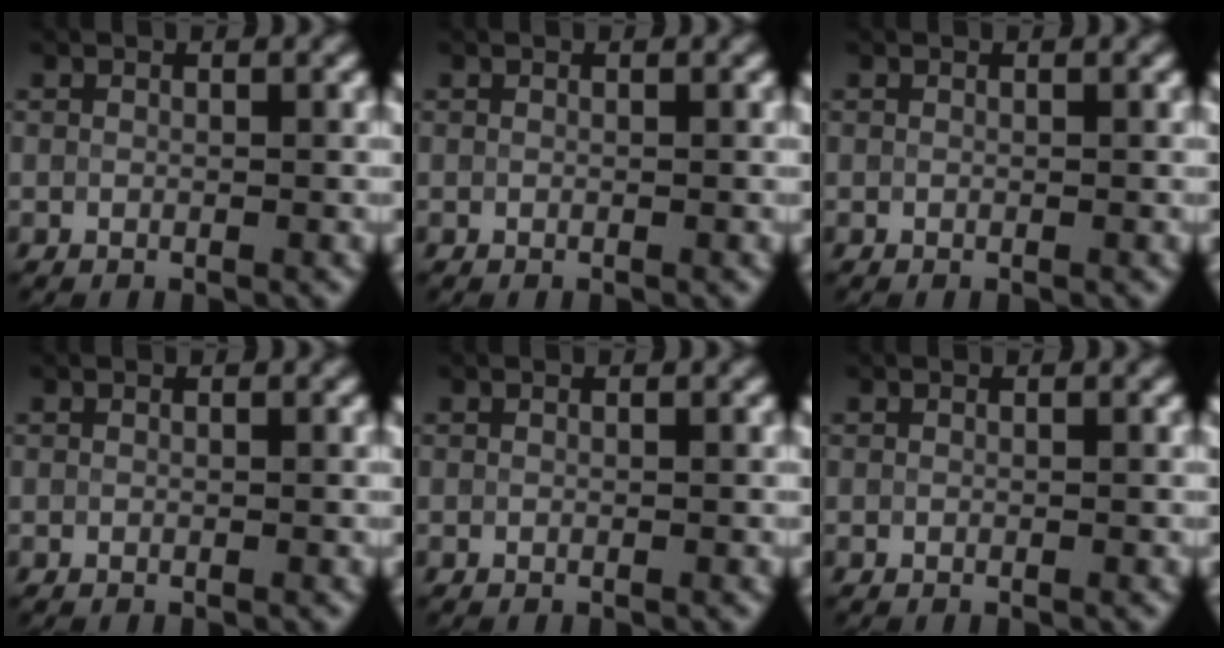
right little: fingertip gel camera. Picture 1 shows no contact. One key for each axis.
{"total": 0.0}
{"total": 0.0}
{"total": 0.0}
{"total": 0.0}
{"total": 0.0}